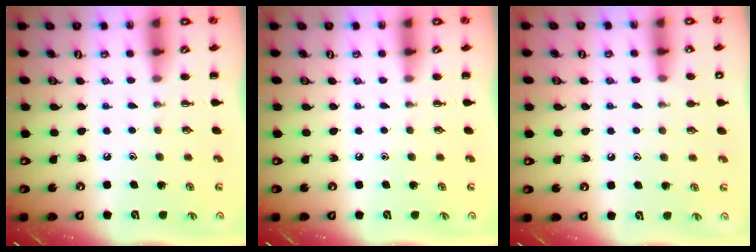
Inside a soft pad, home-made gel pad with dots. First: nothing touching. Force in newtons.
{"total": 0.0}
{"total": 7.4, "press": 7.0, "slide": 2.2}